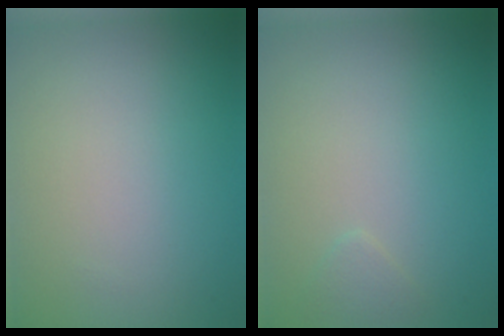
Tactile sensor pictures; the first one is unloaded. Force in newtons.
{"total": 0.8, "press": 0.8, "slide": 0.0}